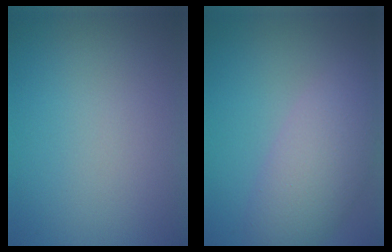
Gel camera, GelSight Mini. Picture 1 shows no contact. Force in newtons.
{"total": 5.5, "press": 5.5, "slide": 0.6}